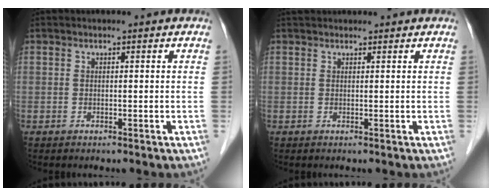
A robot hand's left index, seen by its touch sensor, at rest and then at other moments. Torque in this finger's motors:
{"motor_torque": [0.24, -0.21, 0.00, -0.01]}